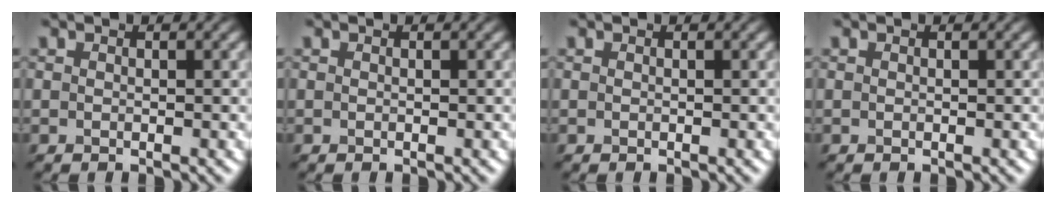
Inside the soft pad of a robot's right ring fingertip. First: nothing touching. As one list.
[{"total": 0.0}, {"total": 0.0}, {"total": 0.0}]